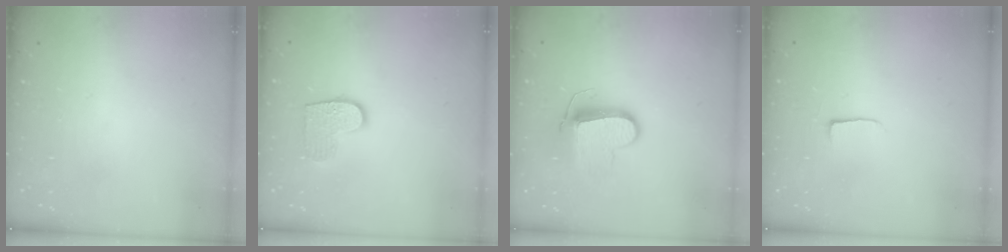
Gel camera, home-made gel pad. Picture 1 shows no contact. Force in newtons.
{"total": 8.6, "press": 8.6, "slide": 0.3}
{"total": 10.3, "press": 10.3, "slide": 0.5}
{"total": 3.8, "press": 3.8, "slide": 0.5}